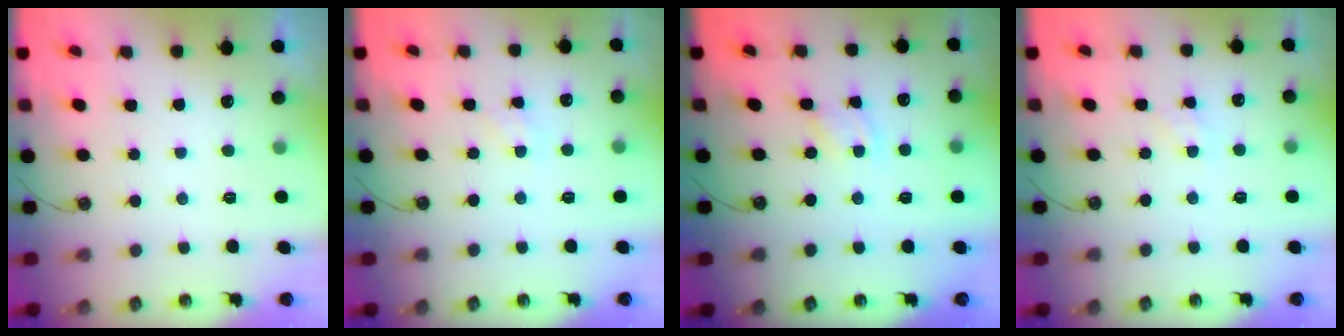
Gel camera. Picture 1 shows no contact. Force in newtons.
{"total": 1.4, "press": 1.4, "slide": 0.2}
{"total": 2.3, "press": 2.3, "slide": 0.4}
{"total": 1.4, "press": 1.4, "slide": 0.2}